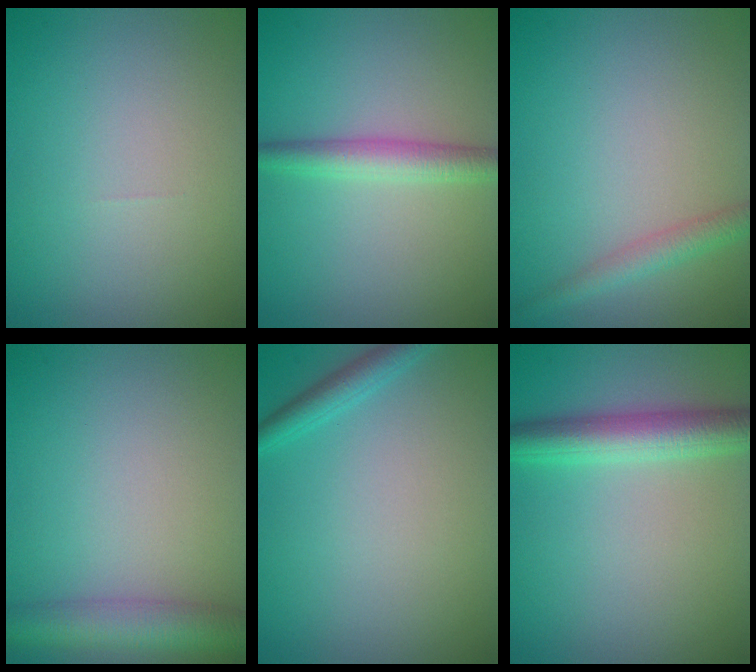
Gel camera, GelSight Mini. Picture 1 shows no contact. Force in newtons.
{"total": 2.9, "press": 2.9, "slide": 0.1}
{"total": 2.0, "press": 2.0, "slide": 0.1}
{"total": 4.2, "press": 4.2, "slide": 0.1}
{"total": 1.8, "press": 1.8, "slide": 0.1}
{"total": 4.5, "press": 4.5, "slide": 0.1}